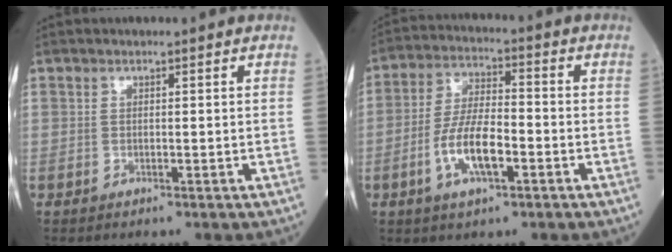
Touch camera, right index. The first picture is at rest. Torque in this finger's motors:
{"motor_torque": [0.74, 0.06, 0.26, 0.16]}